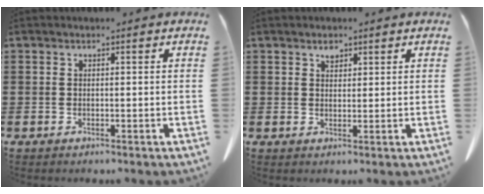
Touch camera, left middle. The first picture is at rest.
{"total": 1.8, "force": [1.4, 0.9, 0.7], "torque": [-0.008, -0.001, 0.025]}